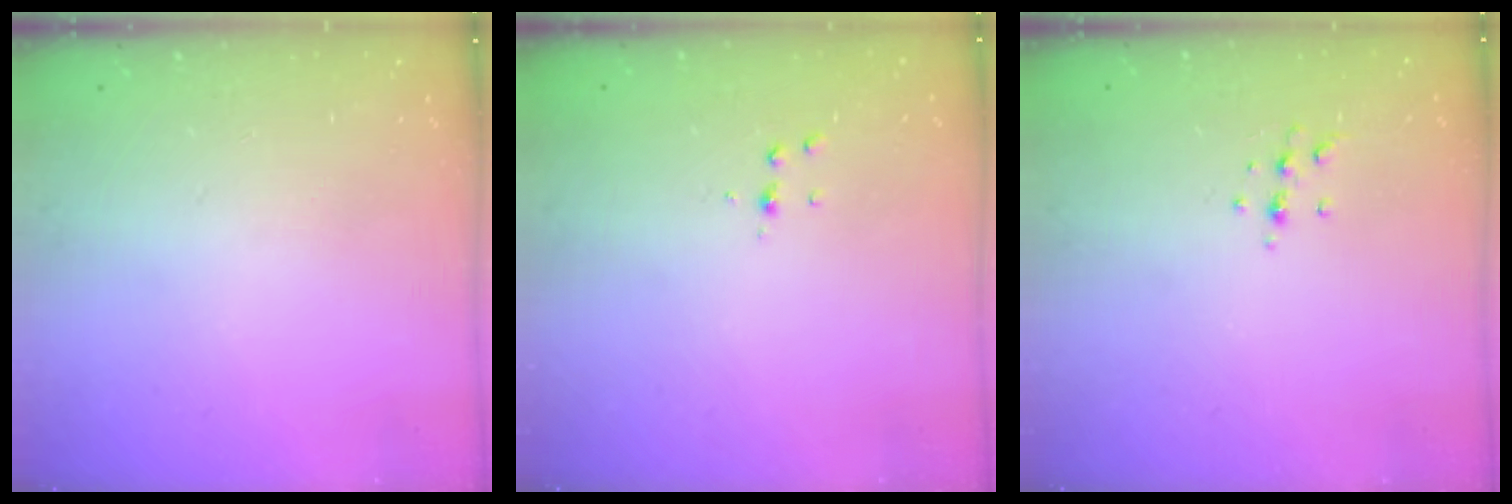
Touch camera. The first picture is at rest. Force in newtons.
{"total": 3.9, "press": 3.9, "slide": 0.4}
{"total": 5.3, "press": 5.1, "slide": 1.5}